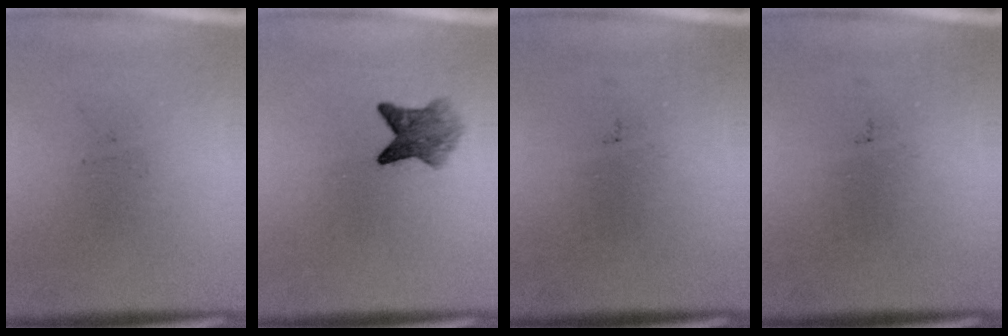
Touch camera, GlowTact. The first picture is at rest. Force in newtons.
{"total": 4.2}
{"total": 0.0}
{"total": 0.0}